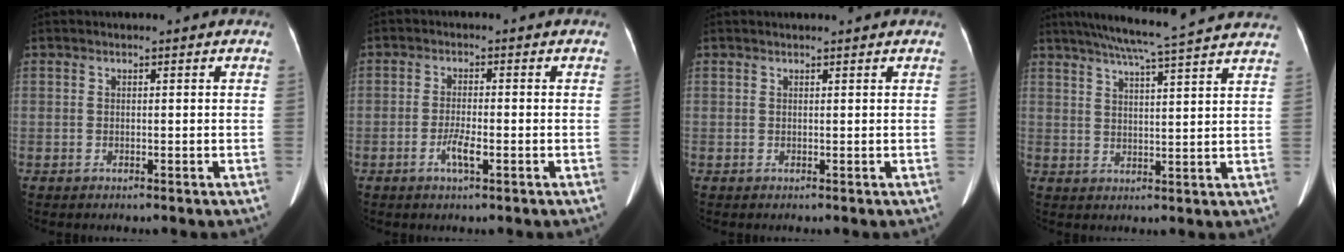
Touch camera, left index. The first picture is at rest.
{"total": 3.0, "force": [-1.4, 0.4, 2.7], "torque": [-0.055, -0.001, -0.027]}
{"total": 2.2, "force": [2.1, 0.1, 0.7], "torque": [-0.010, 0.020, 0.025]}
{"total": 18.9, "force": [16.7, -0.4, 8.8], "torque": [-0.147, 0.013, 0.214]}